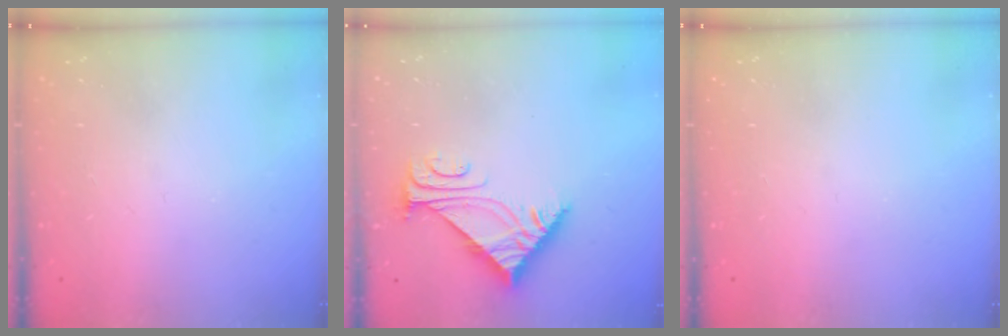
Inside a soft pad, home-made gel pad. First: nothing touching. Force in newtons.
{"total": 7.0, "press": 7.0, "slide": 0.3}
{"total": 0.0}